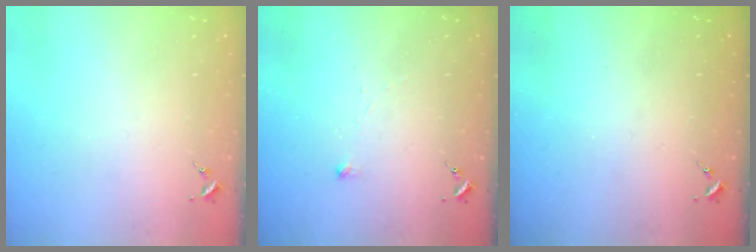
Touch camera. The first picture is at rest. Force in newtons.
{"total": 2.5, "press": 2.5, "slide": 0.5}
{"total": 0.0}